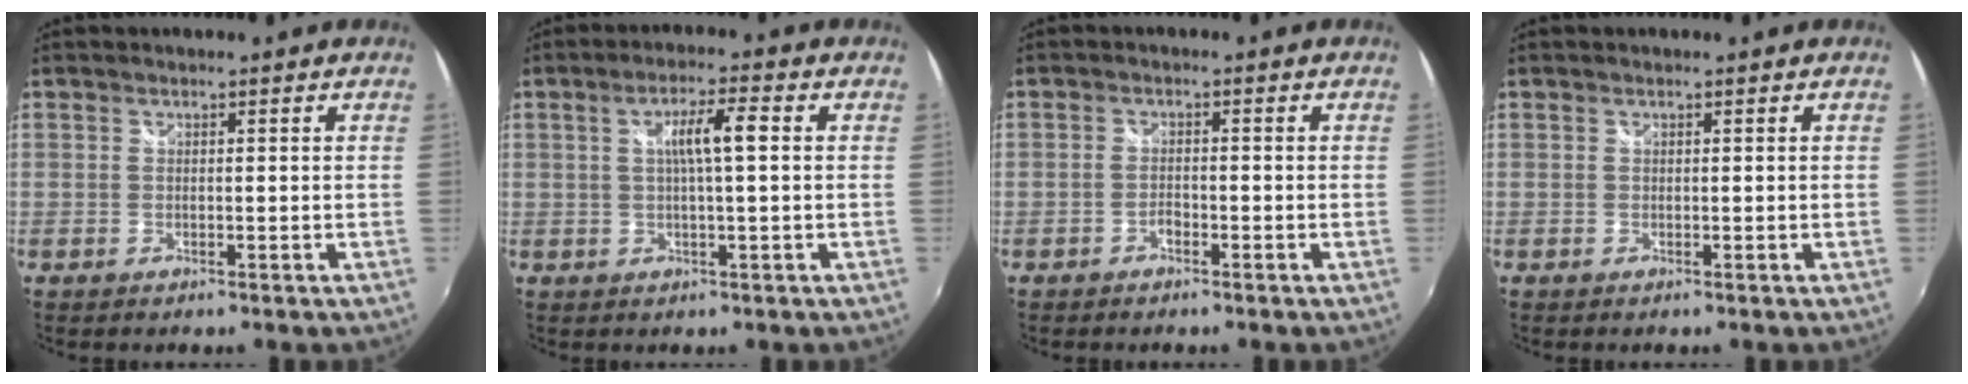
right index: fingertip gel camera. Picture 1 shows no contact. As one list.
[{"total": 5.6, "force": [0.8, 0.2, 5.5], "torque": [-0.099, 0.005, 0.016]}, {"total": 1.6, "force": [-1.1, 0.7, 0.8], "torque": [-0.017, 0.002, -0.022]}, {"total": 0.0}]